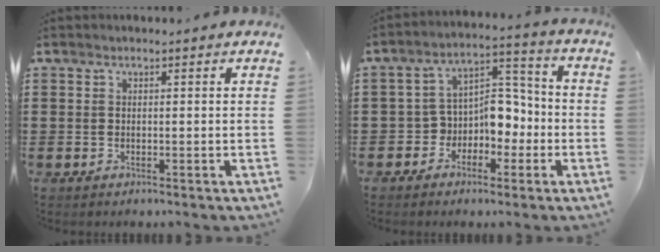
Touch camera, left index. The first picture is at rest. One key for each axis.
{"total": 6.0, "fx": -2.2, "fy": 5.1, "fz": 2.3, "tx": -0.051, "ty": 0.002, "tz": -0.046}